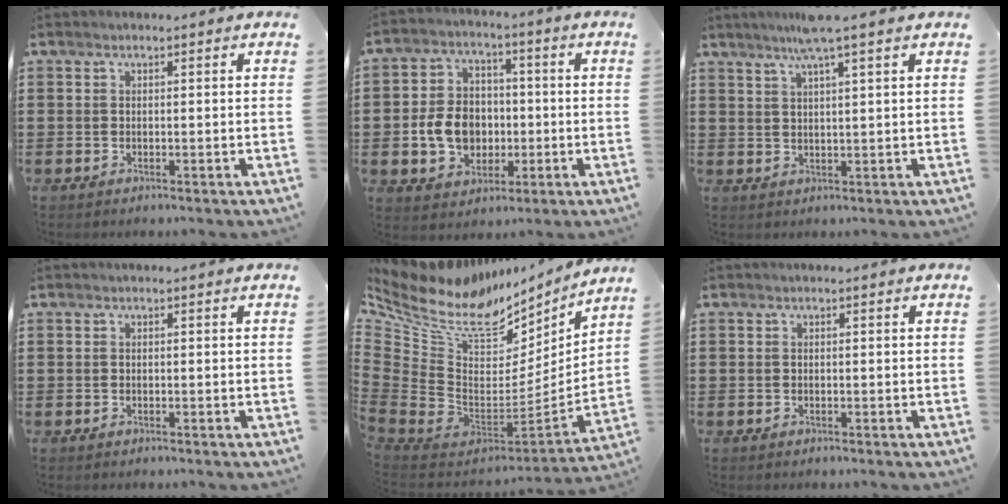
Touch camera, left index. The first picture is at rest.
{"total": 8.5, "force": [-1.3, 7.0, 4.6], "torque": [-0.109, 0.013, -0.025]}
{"total": 5.0, "force": [3.5, -0.8, 3.4], "torque": [-0.075, 0.000, 0.060]}
{"total": 0.0}
{"total": 10.7, "force": [7.3, 5.8, 5.2], "torque": [-0.154, -0.075, 0.122]}
{"total": 0.0}